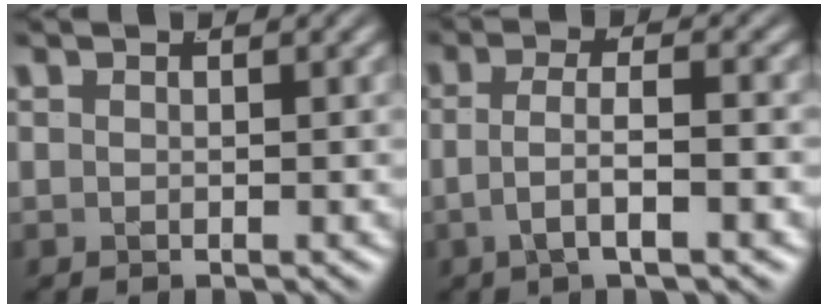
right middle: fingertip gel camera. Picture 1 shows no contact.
{"total": 3.6, "force": [-1.4, 1.2, 3.0], "torque": [-0.056, -0.009, -0.023]}